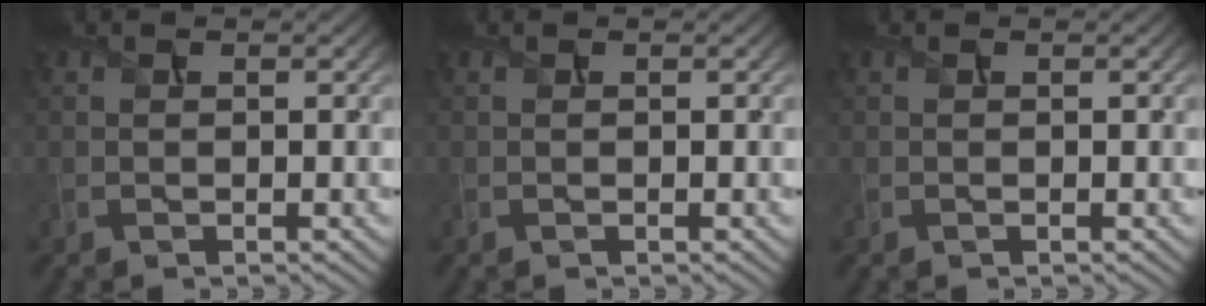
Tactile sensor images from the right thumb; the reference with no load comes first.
{"total": 0.0}
{"total": 0.0}